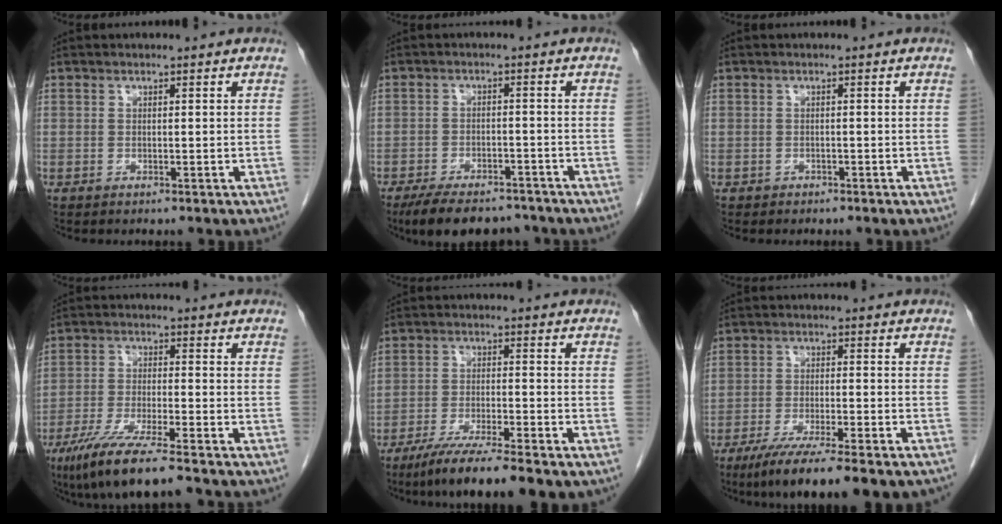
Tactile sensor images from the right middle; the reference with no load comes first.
{"total": 10.7, "force": [-8.9, 3.9, 4.5], "torque": [-0.070, -0.002, -0.132]}
{"total": 0.6, "force": [-0.5, 0.4, 0.0], "torque": [-0.016, -0.001, -0.008]}
{"total": 10.1, "force": [-7.3, 0.2, 7.0], "torque": [-0.130, -0.032, -0.128]}
{"total": 9.7, "force": [-7.2, 0.2, 6.5], "torque": [-0.110, -0.027, -0.119]}
{"total": 13.4, "force": [-10.3, 0.9, 8.6], "torque": [-0.128, -0.034, -0.157]}